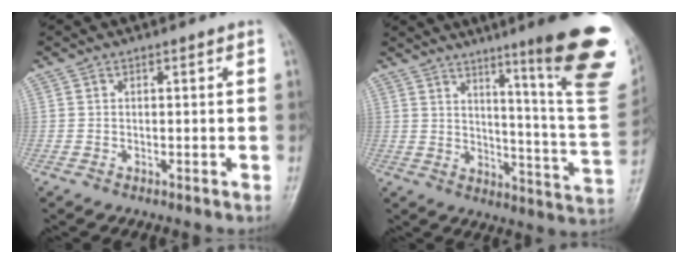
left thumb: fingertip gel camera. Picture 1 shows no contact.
{"total": 22.5, "force": [12.2, 2.2, 18.8], "torque": [-0.218, -0.072, 0.165]}